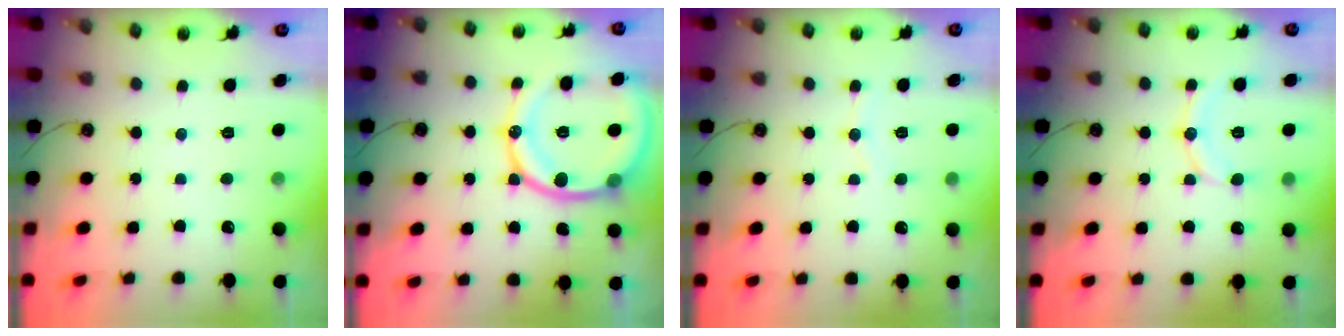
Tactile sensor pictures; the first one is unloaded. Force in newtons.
{"total": 19.1, "press": 18.9, "slide": 2.4}
{"total": 5.2, "press": 5.2, "slide": 0.5}
{"total": 11.4, "press": 11.1, "slide": 2.7}